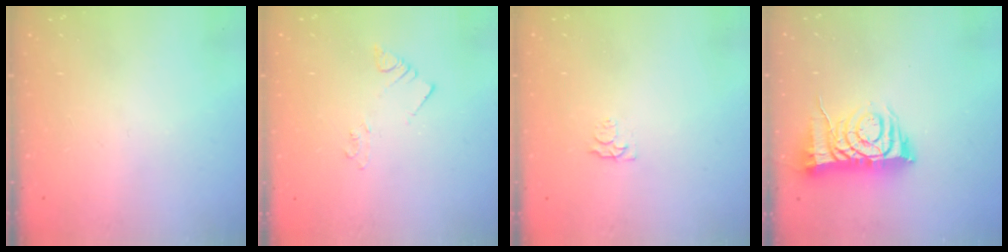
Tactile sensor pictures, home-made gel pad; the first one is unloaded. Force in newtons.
{"total": 2.0, "press": 2.0, "slide": 0.3}
{"total": 2.7, "press": 2.7, "slide": 0.5}
{"total": 8.5, "press": 8.5, "slide": 0.9}